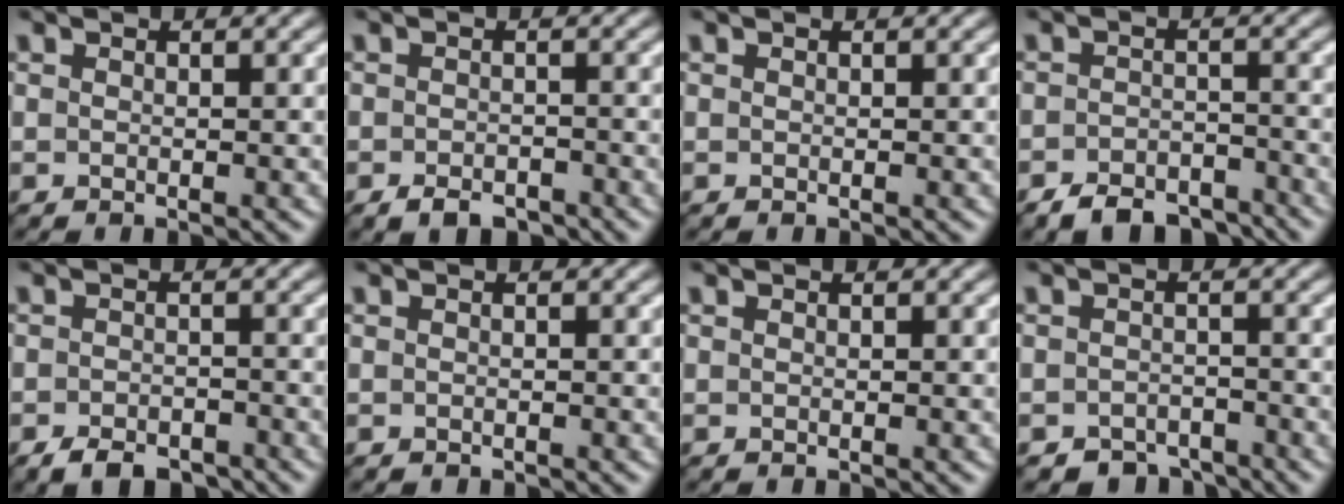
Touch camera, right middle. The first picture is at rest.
{"total": 2.6, "force": [-2.0, 1.2, 1.2], "torque": [-0.019, -0.004, -0.032]}
{"total": 0.0}
{"total": 4.6, "force": [-3.8, 1.9, 1.6], "torque": [-0.019, -0.004, -0.065]}
{"total": 3.7, "force": [-3.0, 1.5, 1.6], "torque": [-0.020, -0.005, -0.048]}
{"total": 0.0}
{"total": 0.0}
{"total": 2.5, "force": [-2.3, 1.0, 0.1], "torque": [0.007, -0.002, -0.039]}